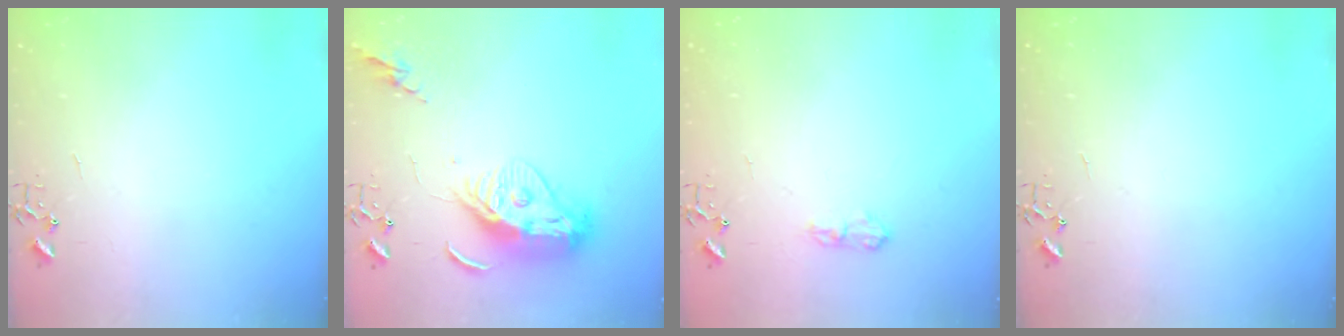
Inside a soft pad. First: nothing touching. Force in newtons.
{"total": 13.5, "press": 13.4, "slide": 1.5}
{"total": 7.1, "press": 7.0, "slide": 0.9}
{"total": 0.0}